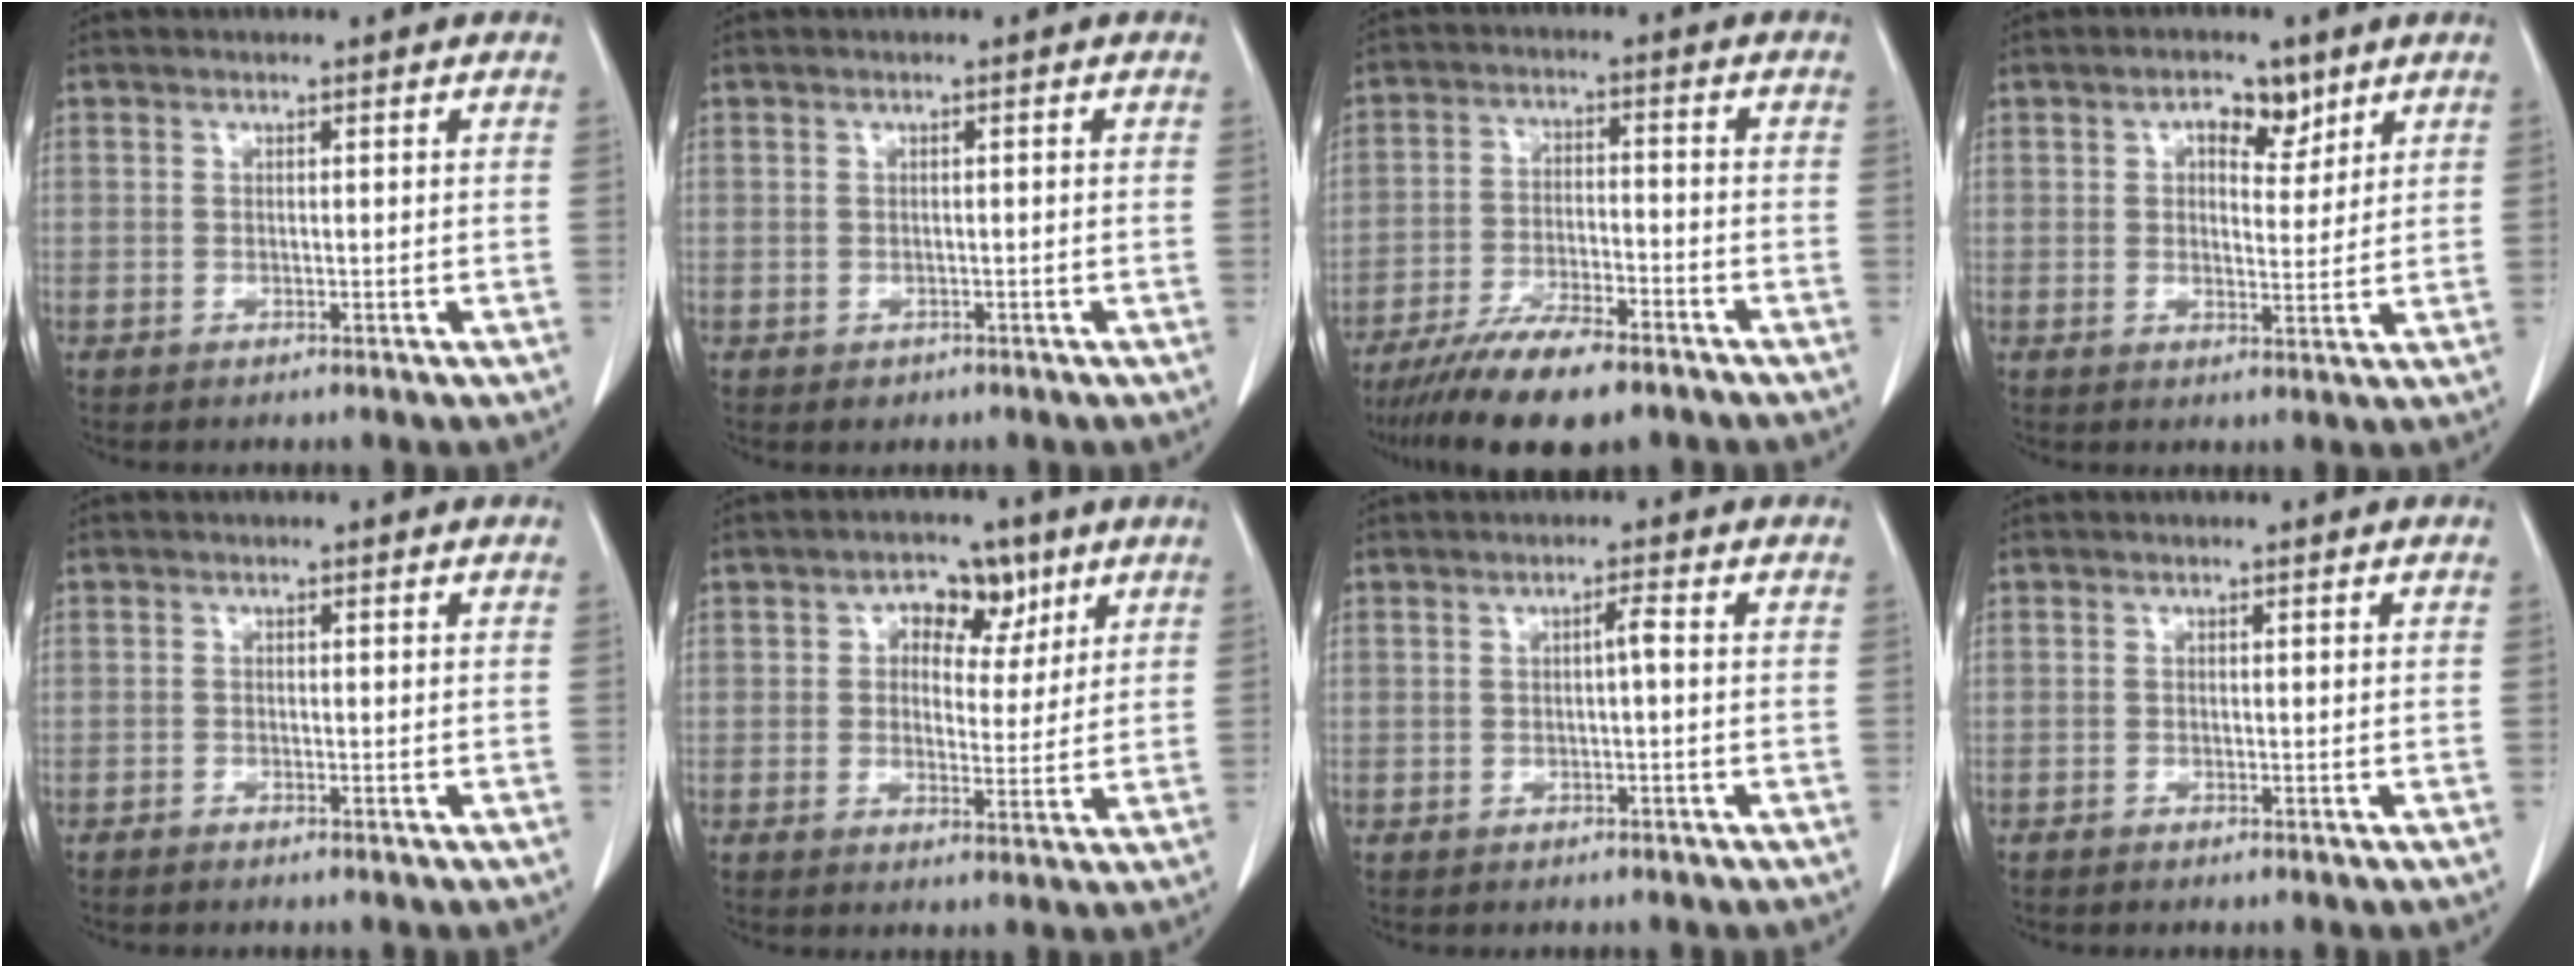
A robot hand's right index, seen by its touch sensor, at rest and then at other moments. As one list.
[{"total": 1.1, "force": [-0.5, 0.9, 0.3], "torque": [-0.004, 0.002, -0.003]}, {"total": 12.2, "force": [-9.3, 2.6, 7.4], "torque": [-0.126, -0.022, -0.156]}, {"total": 4.7, "force": [2.6, 2.5, 3.0], "torque": [-0.041, 0.008, 0.038]}, {"total": 1.0, "force": [-0.9, 0.2, 0.3], "torque": [-0.005, 0.001, -0.016]}, {"total": 6.0, "force": [2.7, 4.0, 3.6], "torque": [-0.043, 0.017, 0.038]}, {"total": 1.2, "force": [-0.2, 0.0, 1.2], "torque": [-0.017, 0.003, -0.003]}, {"total": 0.5, "force": [-0.5, 0.1, 0.1], "torque": [-0.005, 0.000, -0.012]}]